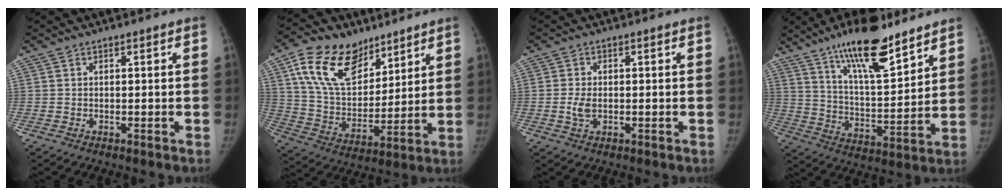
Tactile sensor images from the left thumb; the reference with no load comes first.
{"total": 19.3, "force": [11.0, 11.7, 10.7], "torque": [-0.159, -0.034, 0.207]}
{"total": 3.1, "force": [-0.4, 2.0, 2.3], "torque": [-0.050, 0.001, -0.008]}
{"total": 18.0, "force": [12.9, 4.9, 11.5], "torque": [-0.165, -0.072, 0.224]}